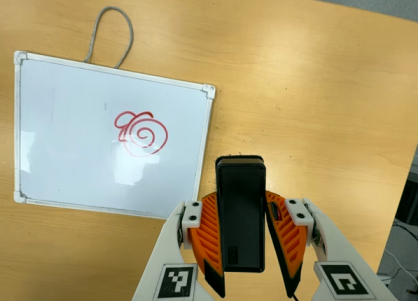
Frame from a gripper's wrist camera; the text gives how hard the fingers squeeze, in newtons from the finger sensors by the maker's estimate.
{"total": 6.9, "left": 5.3, "right": 8.6}